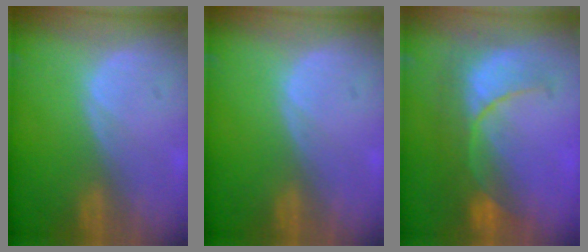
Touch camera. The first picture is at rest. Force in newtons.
{"total": 0.0}
{"total": 8.3, "press": 8.3, "slide": 0.7}